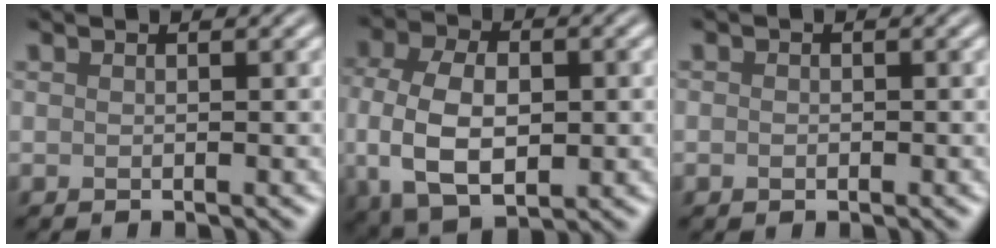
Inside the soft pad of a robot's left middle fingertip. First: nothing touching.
{"total": 9.1, "force": [-0.9, 5.8, 6.9], "torque": [-0.144, -0.008, -0.013]}
{"total": 0.8, "force": [-0.1, 0.7, 0.3], "torque": [-0.003, -0.003, -0.004]}